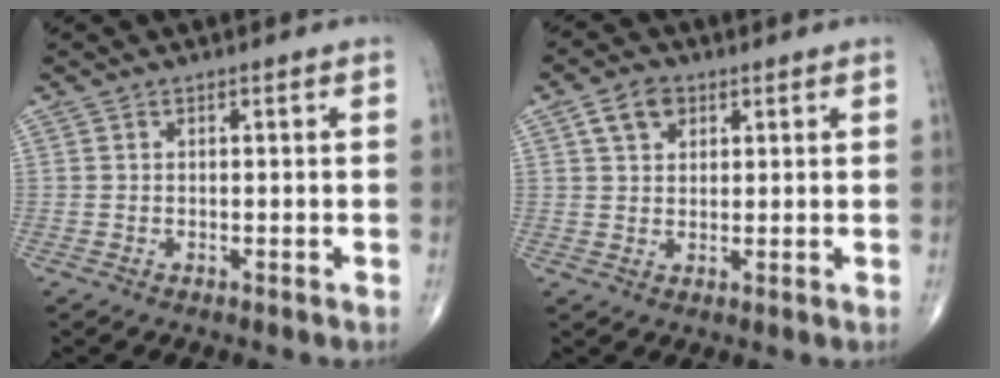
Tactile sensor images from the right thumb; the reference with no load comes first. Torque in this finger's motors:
{"motor_torque": [0.63, 0.82, 0.57, 0.47, 0.02]}